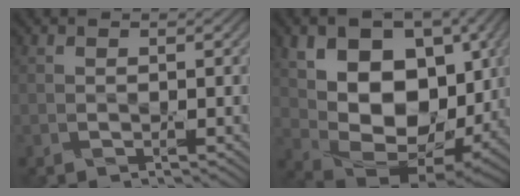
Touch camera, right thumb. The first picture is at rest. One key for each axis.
{"total": 16.9, "fx": 2.4, "fy": 11.2, "fz": 12.4, "tx": -0.205, "ty": -0.009, "tz": 0.056}